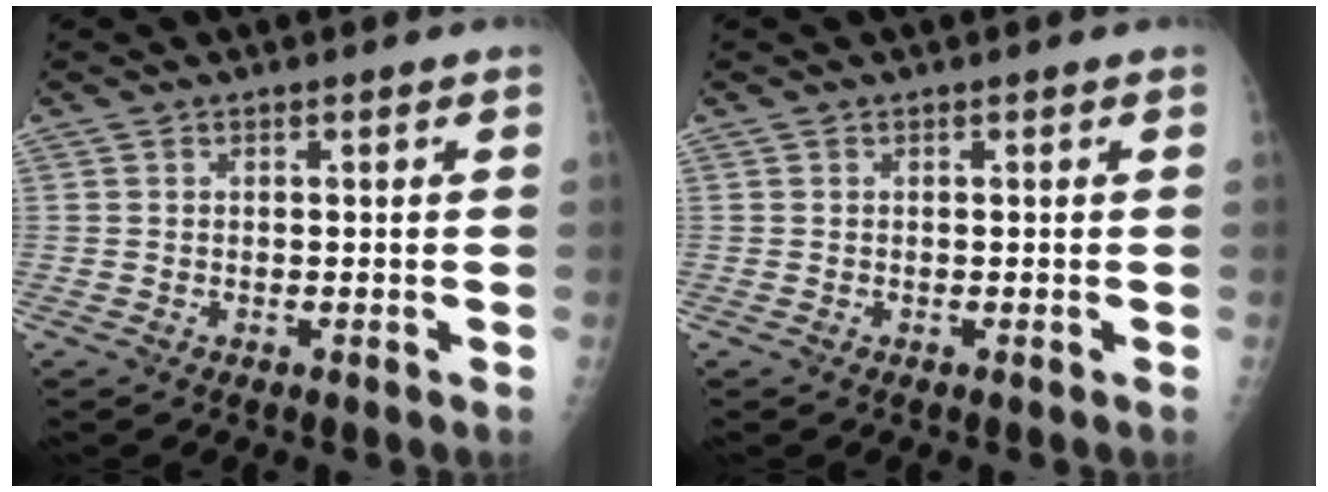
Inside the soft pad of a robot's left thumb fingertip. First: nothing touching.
{"total": 0.0}